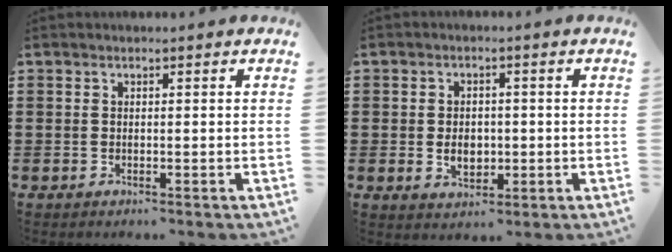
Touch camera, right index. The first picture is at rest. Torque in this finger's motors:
{"motor_torque": [1.16, 0.98, 0.15, 0.06]}